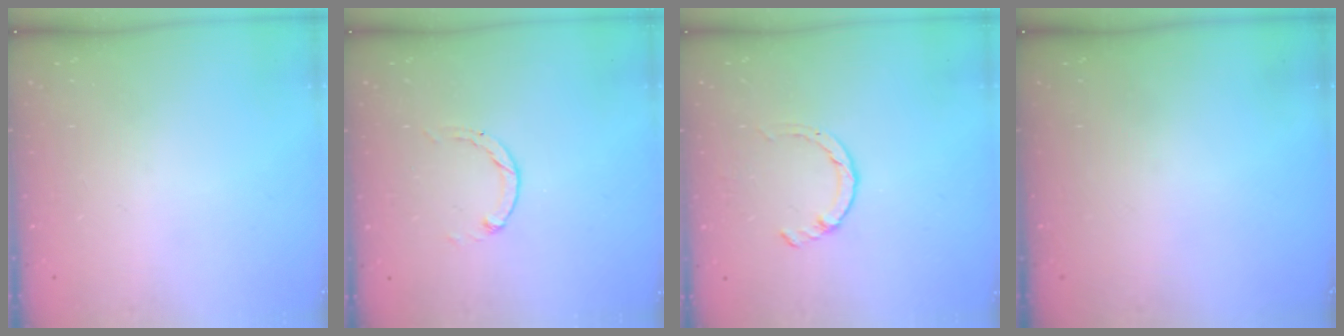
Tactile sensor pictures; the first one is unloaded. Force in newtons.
{"total": 0.7, "press": 0.6, "slide": 0.2}
{"total": 1.4, "press": 1.3, "slide": 0.3}
{"total": 0.0}